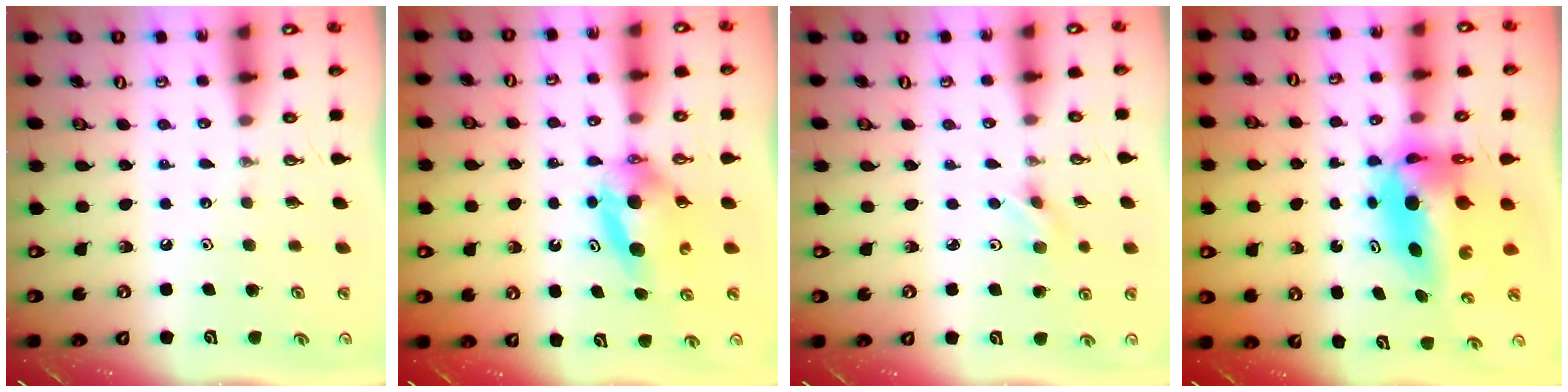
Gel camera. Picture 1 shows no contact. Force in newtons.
{"total": 6.8, "press": 5.7, "slide": 3.6}
{"total": 2.1, "press": 2.0, "slide": 0.6}
{"total": 10.1, "press": 9.0, "slide": 4.5}